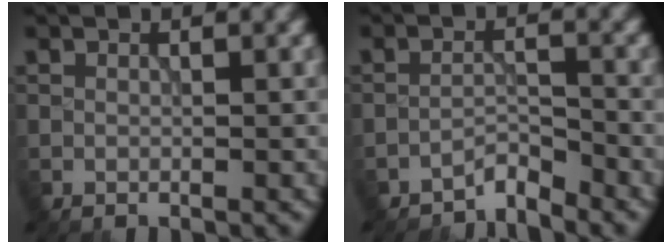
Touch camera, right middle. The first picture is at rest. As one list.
[{"total": 2.3, "force": [-2.2, 0.3, 0.5], "torque": [-0.004, 0.008, -0.043]}]